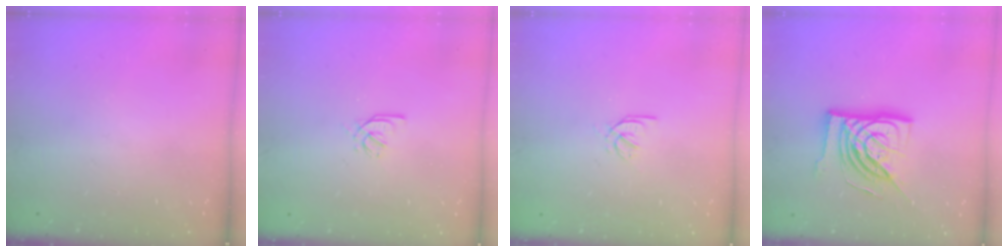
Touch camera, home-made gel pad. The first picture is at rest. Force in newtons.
{"total": 1.7, "press": 1.6, "slide": 0.5}
{"total": 2.6, "press": 2.5, "slide": 0.6}
{"total": 15.7, "press": 15.7, "slide": 1.5}